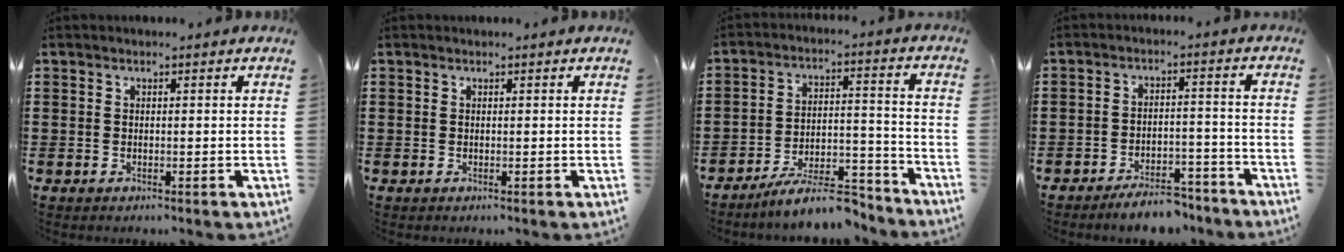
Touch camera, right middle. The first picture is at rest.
{"total": 0.0}
{"total": 9.9, "force": [-8.6, 1.8, 4.5], "torque": [-0.067, 0.027, -0.157]}
{"total": 5.3, "force": [-5.0, 0.9, 1.5], "torque": [-0.023, 0.006, -0.095]}